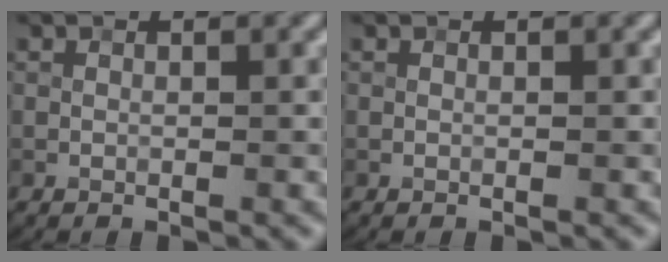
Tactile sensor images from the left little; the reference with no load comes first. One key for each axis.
{"total": 0.0}